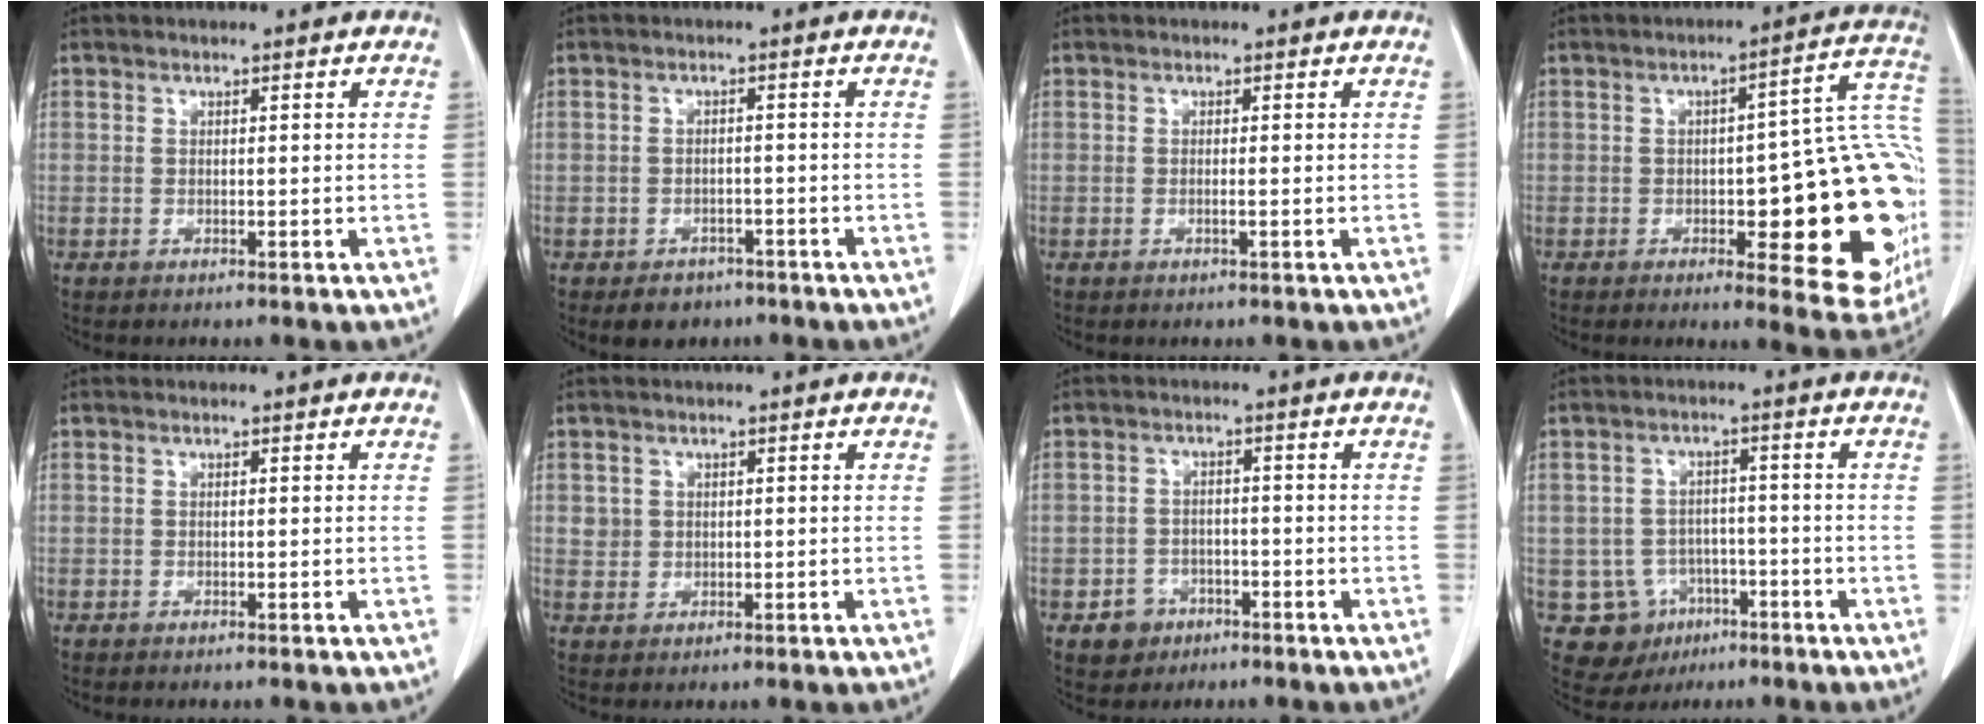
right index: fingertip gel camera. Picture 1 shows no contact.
{"total": 3.9, "force": [-2.6, 2.8, 0.9], "torque": [-0.011, 0.007, -0.031]}
{"total": 0.6, "force": [-0.2, -0.1, 0.5], "torque": [-0.009, 0.001, -0.006]}
{"total": 23.2, "force": [-3.3, 6.6, 22.0], "torque": [-0.202, 0.029, -0.026]}
{"total": 0.0}
{"total": 2.0, "force": [0.5, 1.9, 0.3], "torque": [0.000, 0.003, 0.010]}
{"total": 4.0, "force": [-2.0, 3.5, 0.5], "torque": [-0.001, 0.013, -0.024]}
{"total": 8.8, "force": [-3.2, 8.1, 1.4], "torque": [-0.031, 0.011, -0.033]}